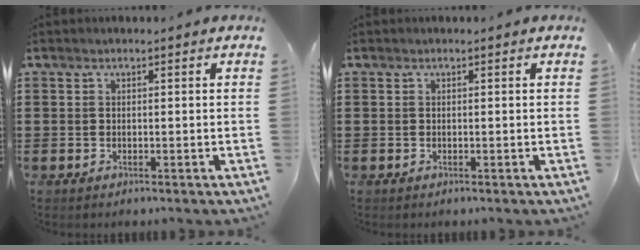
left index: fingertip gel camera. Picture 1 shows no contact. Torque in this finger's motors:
{"motor_torque": [0.00, 0.00, 0.00, 0.00]}